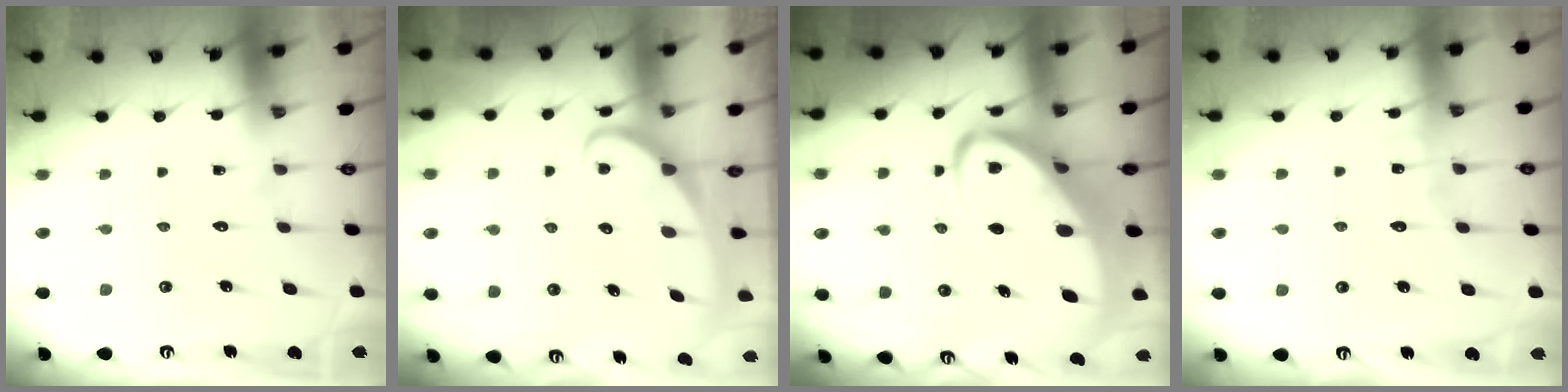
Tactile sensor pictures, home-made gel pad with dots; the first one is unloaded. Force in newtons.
{"total": 2.3, "press": 2.3, "slide": 0.4}
{"total": 9.0, "press": 9.0, "slide": 0.9}
{"total": 3.9, "press": 3.9, "slide": 0.5}